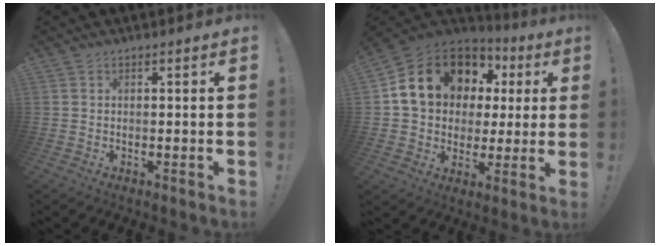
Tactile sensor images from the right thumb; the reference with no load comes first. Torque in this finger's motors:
{"motor_torque": [2.20, 2.80, 0.77, -0.45, 0.10]}